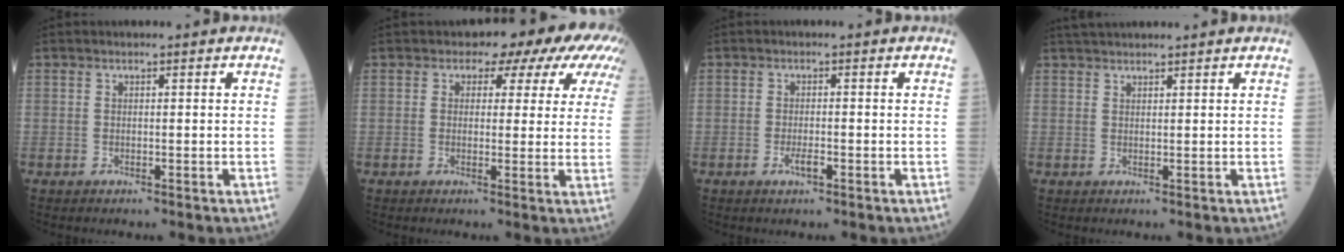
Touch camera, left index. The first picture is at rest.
{"total": 9.6, "force": [6.3, 5.5, 4.8], "torque": [-0.040, 0.024, 0.046]}
{"total": 1.9, "force": [-1.1, 0.4, 1.5], "torque": [-0.031, -0.001, -0.020]}
{"total": 3.0, "force": [2.8, -0.1, 1.1], "torque": [-0.017, 0.029, 0.053]}